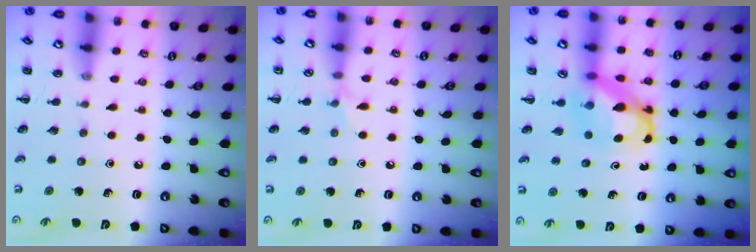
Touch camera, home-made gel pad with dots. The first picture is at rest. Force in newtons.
{"total": 4.5, "press": 4.2, "slide": 1.5}
{"total": 5.2, "press": 5.2, "slide": 0.7}